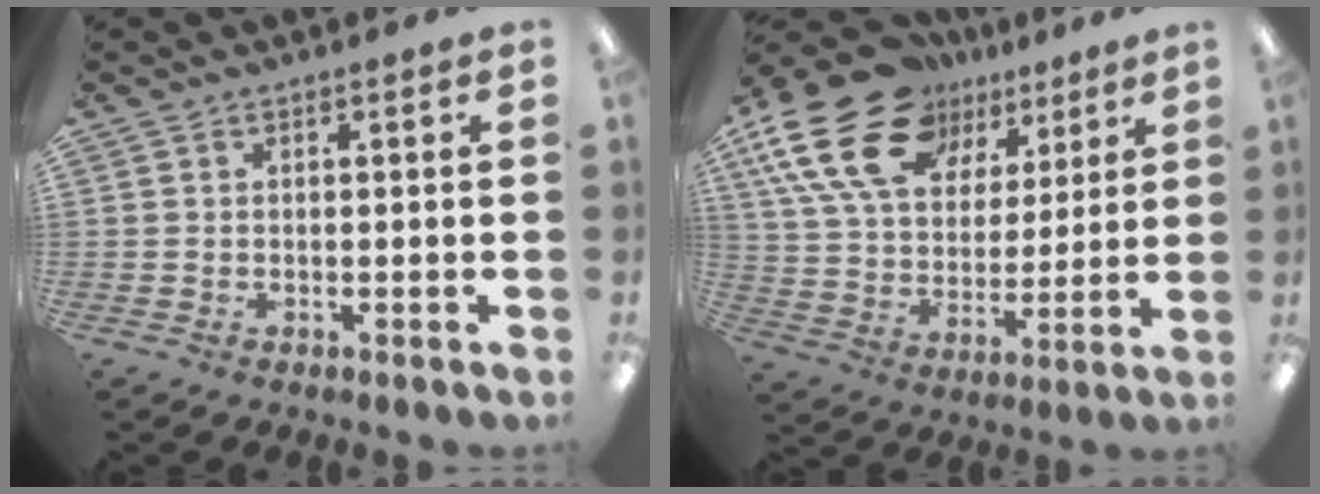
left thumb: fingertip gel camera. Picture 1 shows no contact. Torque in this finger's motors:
{"motor_torque": [0.72, 0.89, 1.68, -1.10, 0.60]}